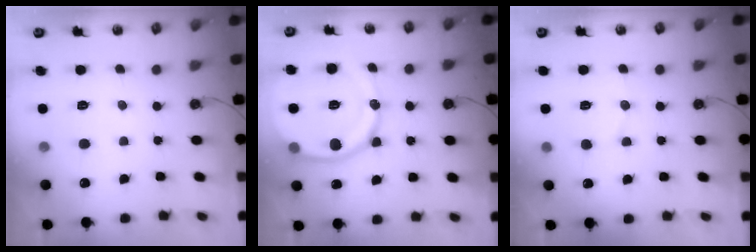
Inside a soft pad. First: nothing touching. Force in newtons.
{"total": 20.1, "press": 20.0, "slide": 2.2}
{"total": 4.8, "press": 4.6, "slide": 1.6}